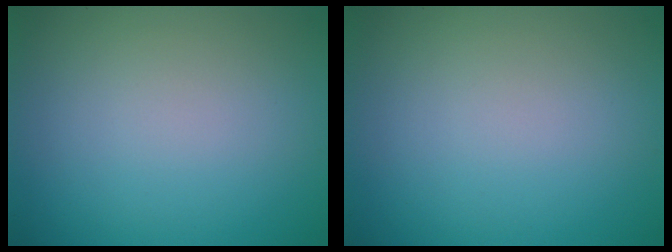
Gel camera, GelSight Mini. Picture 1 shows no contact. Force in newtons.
{"total": 0.0}